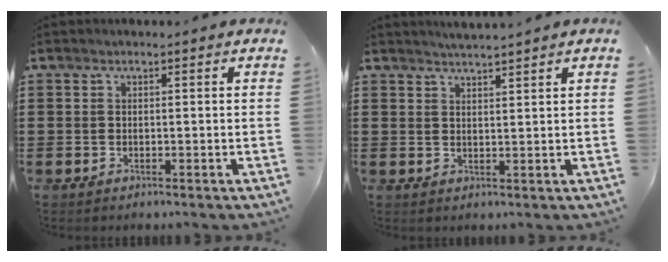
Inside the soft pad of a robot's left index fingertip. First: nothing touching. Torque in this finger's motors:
{"motor_torque": [2.14, 0.00, 0.01, -0.18]}